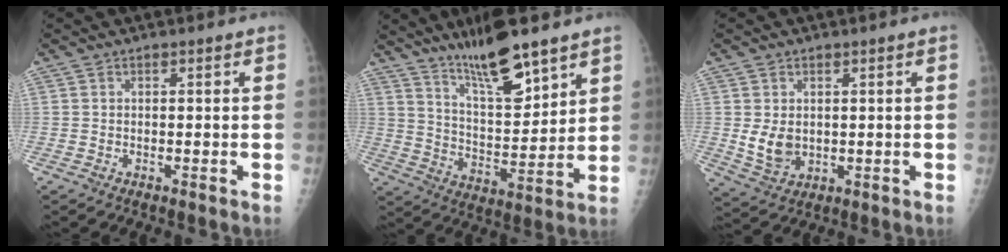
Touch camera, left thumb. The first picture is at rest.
{"total": 14.1, "force": [10.3, 3.2, 9.1], "torque": [-0.137, -0.069, 0.188]}
{"total": 5.6, "force": [0.5, 4.2, 3.7], "torque": [-0.051, -0.014, 0.024]}